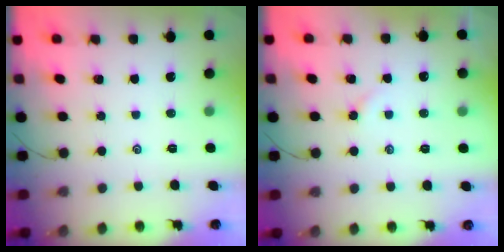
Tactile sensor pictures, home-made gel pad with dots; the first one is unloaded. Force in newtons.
{"total": 2.1, "press": 2.1, "slide": 0.4}